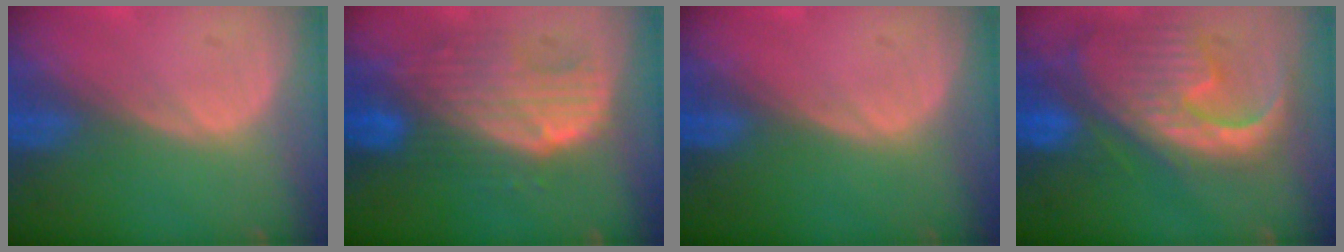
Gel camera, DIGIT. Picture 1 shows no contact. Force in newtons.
{"total": 9.5, "press": 8.5, "slide": 4.3}
{"total": 0.0}
{"total": 13.0, "press": 11.1, "slide": 6.7}